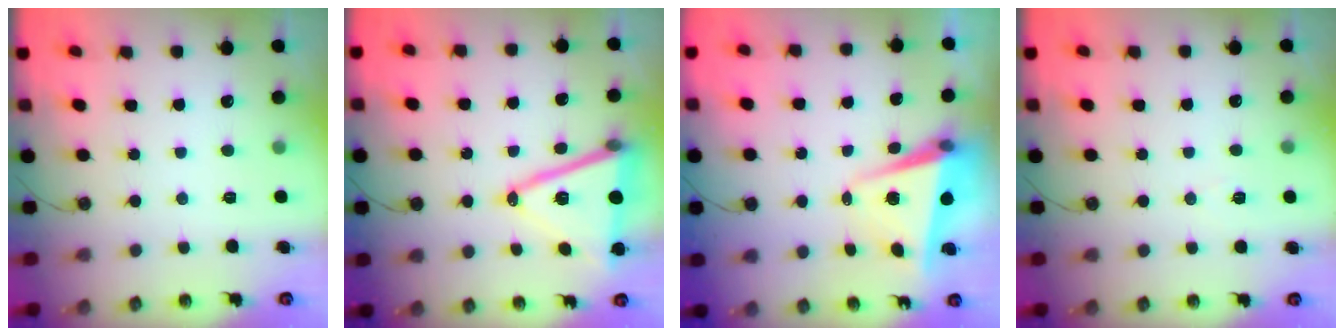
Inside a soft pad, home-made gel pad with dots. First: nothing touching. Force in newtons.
{"total": 17.2, "press": 16.8, "slide": 3.6}
{"total": 7.2, "press": 7.2, "slide": 0.4}
{"total": 7.0, "press": 5.4, "slide": 4.5}